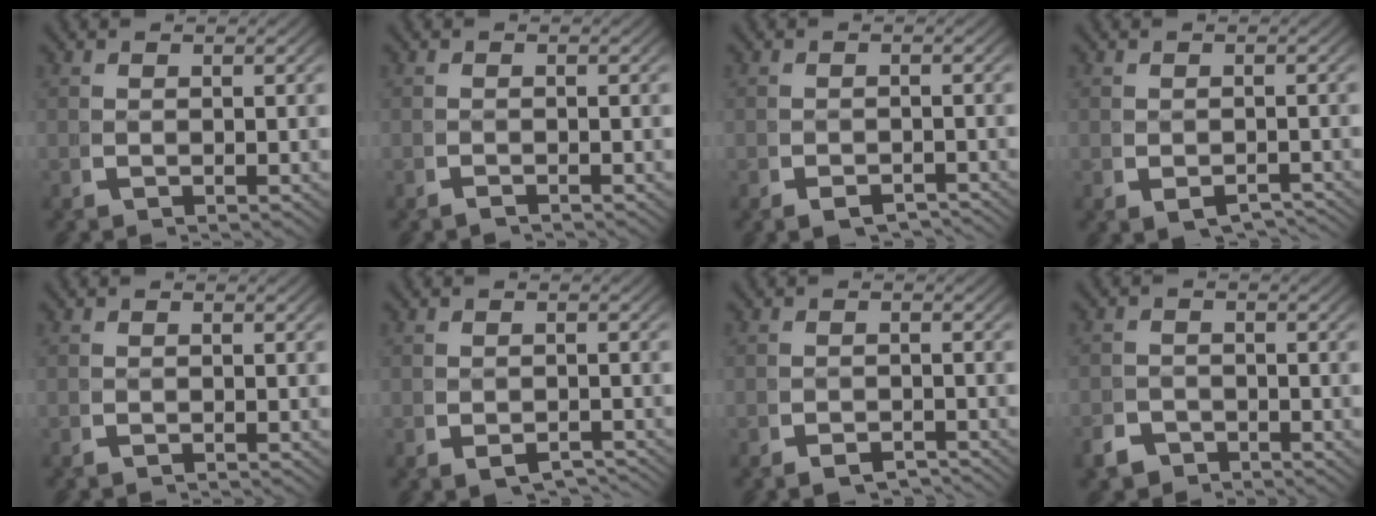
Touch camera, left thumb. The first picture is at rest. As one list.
[{"total": 0.8, "force": [-0.8, 0.0, 0.0], "torque": [-0.001, -0.006, -0.015]}, {"total": 2.5, "force": [-2.3, 0.7, 0.7], "torque": [-0.007, -0.010, -0.034]}, {"total": 3.1, "force": [-2.4, 1.4, 1.4], "torque": [-0.028, -0.017, -0.027]}, {"total": 0.5, "force": [-0.5, 0.0, 0.1], "torque": [-0.006, -0.006, -0.007]}, {"total": 3.1, "force": [-2.6, 1.2, 1.2], "torque": [-0.023, -0.014, -0.033]}, {"total": 2.2, "force": [-2.1, 0.5, 0.4], "torque": [-0.003, -0.009, -0.033]}, {"total": 2.9, "force": [-2.6, 1.3, 0.1], "torque": [0.003, -0.016, -0.044]}]